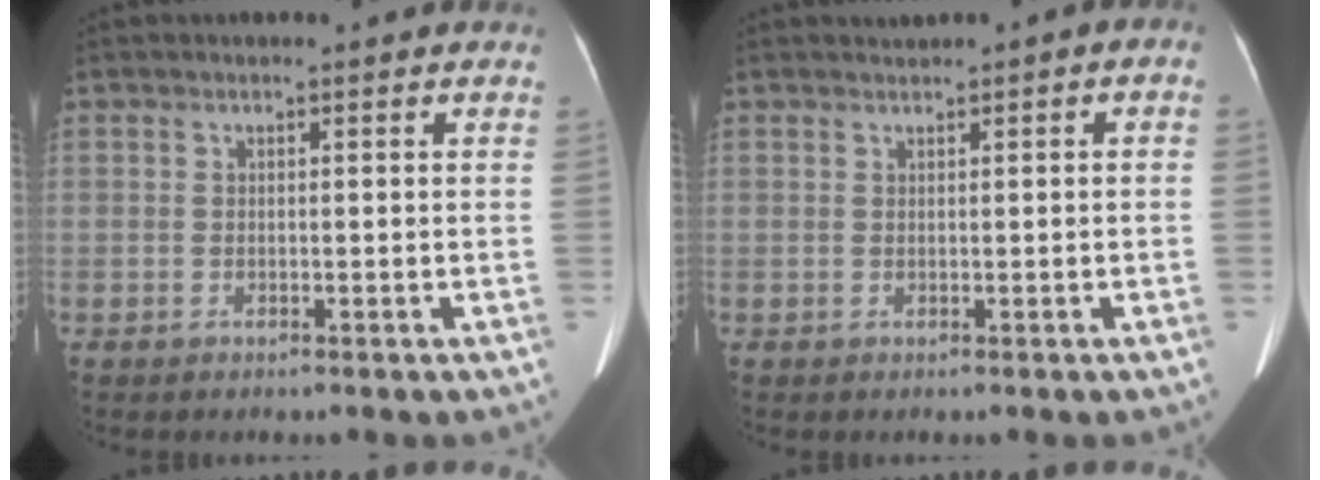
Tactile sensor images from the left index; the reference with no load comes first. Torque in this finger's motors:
{"motor_torque": [0.50, -0.55, 0.02, 0.05]}